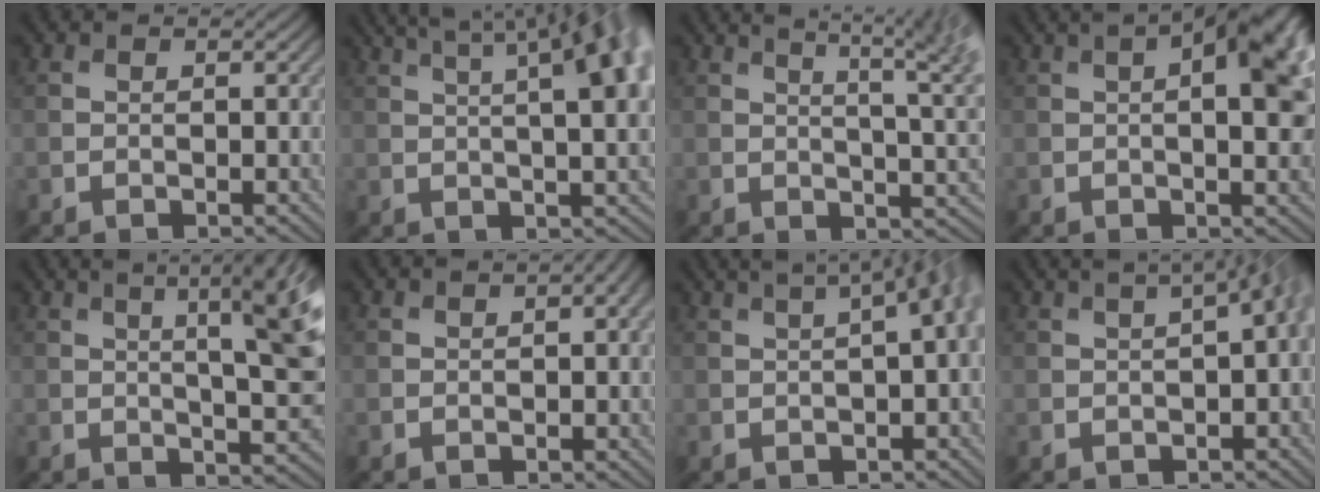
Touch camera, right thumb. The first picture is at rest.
{"total": 13.2, "force": [5.7, 3.9, 11.3], "torque": [-0.145, 0.048, 0.068]}
{"total": 10.6, "force": [5.1, 3.4, 8.6], "torque": [-0.101, 0.026, 0.053]}
{"total": 10.3, "force": [2.3, 4.1, 9.2], "torque": [-0.117, 0.020, 0.020]}
{"total": 9.9, "force": [3.3, 2.1, 9.0], "torque": [-0.105, 0.020, 0.047]}
{"total": 2.3, "force": [0.6, 0.9, 2.0], "torque": [-0.025, 0.007, 0.005]}
{"total": 8.9, "force": [2.6, 3.4, 7.8], "torque": [-0.065, 0.055, 0.013]}
{"total": 6.9, "force": [1.5, 2.7, 6.2], "torque": [-0.048, 0.036, 0.008]}